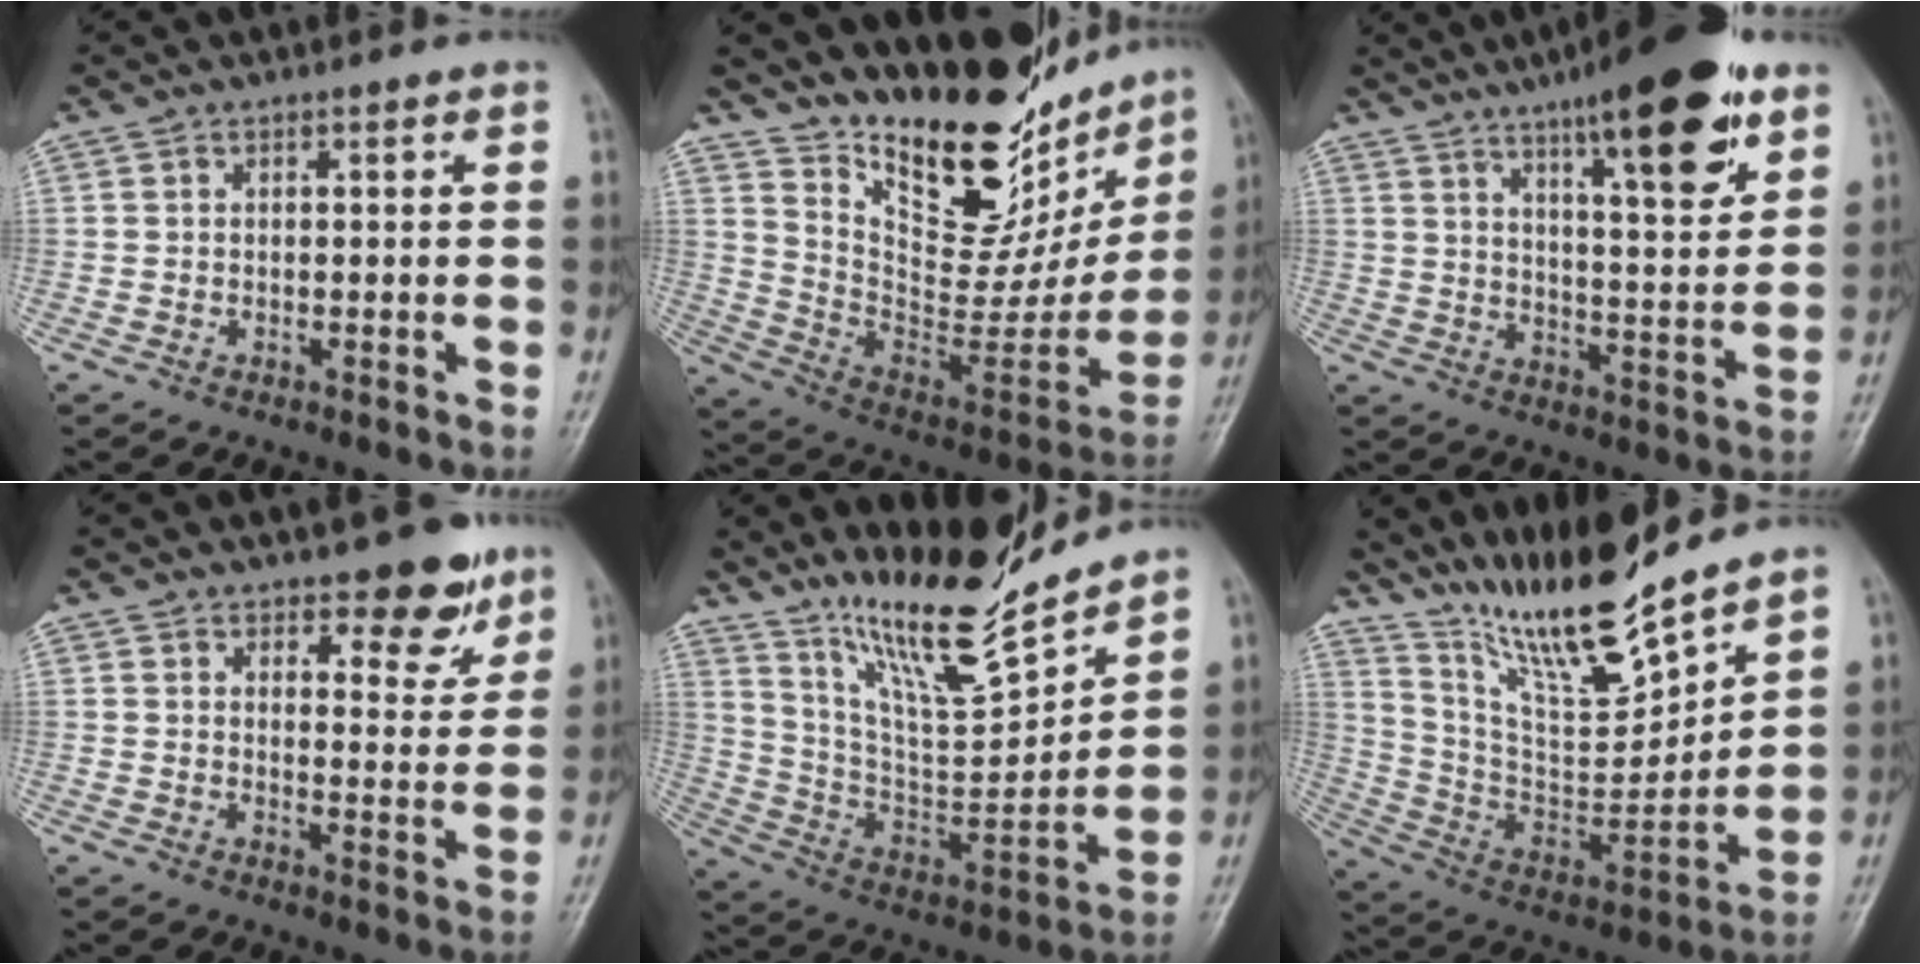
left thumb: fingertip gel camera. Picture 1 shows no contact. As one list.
[{"total": 26.9, "force": [20.3, 10.4, 14.2], "torque": [-0.173, -0.115, 0.322]}, {"total": 19.1, "force": [11.3, 4.8, 14.6], "torque": [-0.190, -0.050, 0.174]}, {"total": 8.8, "force": [6.1, 3.7, 5.1], "torque": [-0.034, -0.038, 0.083]}, {"total": 18.3, "force": [15.4, 3.2, 9.3], "torque": [-0.125, -0.099, 0.284]}, {"total": 18.2, "force": [15.5, 2.6, 9.0], "torque": [-0.131, -0.093, 0.300]}]